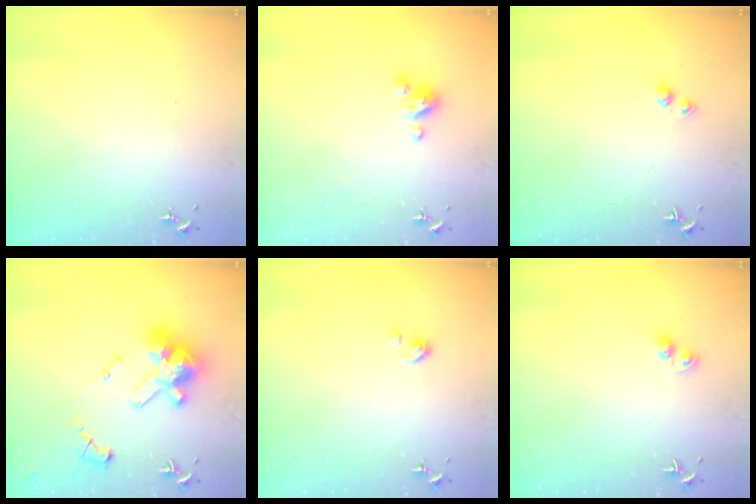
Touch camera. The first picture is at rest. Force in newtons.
{"total": 4.6, "press": 4.6, "slide": 0.3}
{"total": 3.3, "press": 3.2, "slide": 0.6}
{"total": 24.3, "press": 24.1, "slide": 2.6}
{"total": 2.4, "press": 2.4, "slide": 0.3}
{"total": 4.2, "press": 4.2, "slide": 0.4}